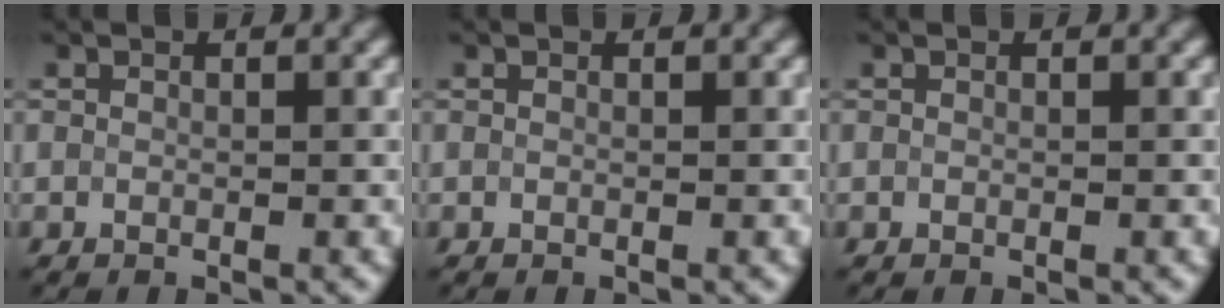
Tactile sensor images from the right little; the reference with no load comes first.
{"total": 0.0}
{"total": 0.0}